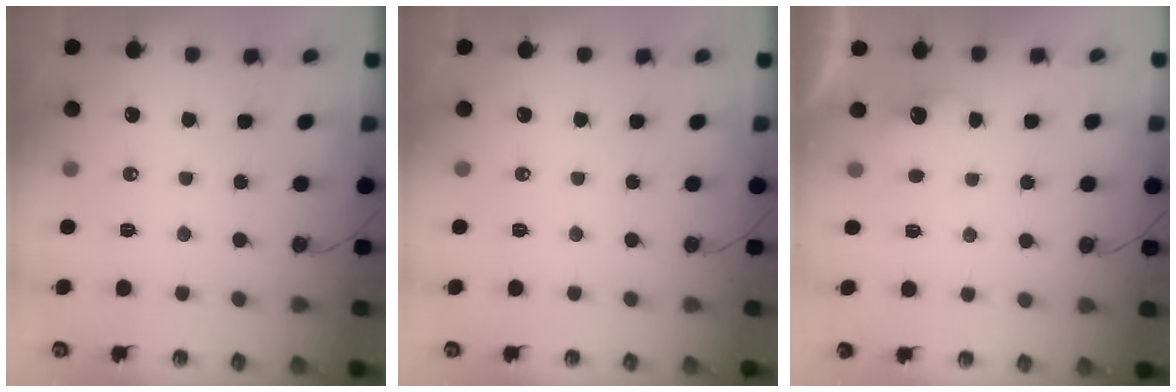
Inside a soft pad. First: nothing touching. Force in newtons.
{"total": 0.0}
{"total": 2.2, "press": 2.0, "slide": 0.8}